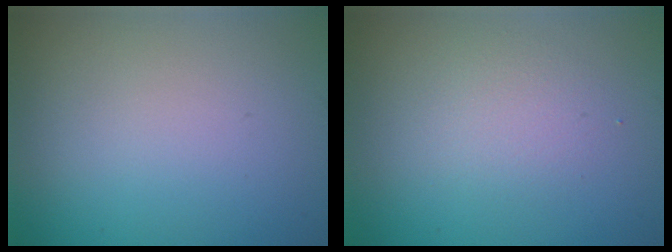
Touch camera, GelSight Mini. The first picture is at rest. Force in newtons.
{"total": 1.9, "press": 1.9, "slide": 0.1}